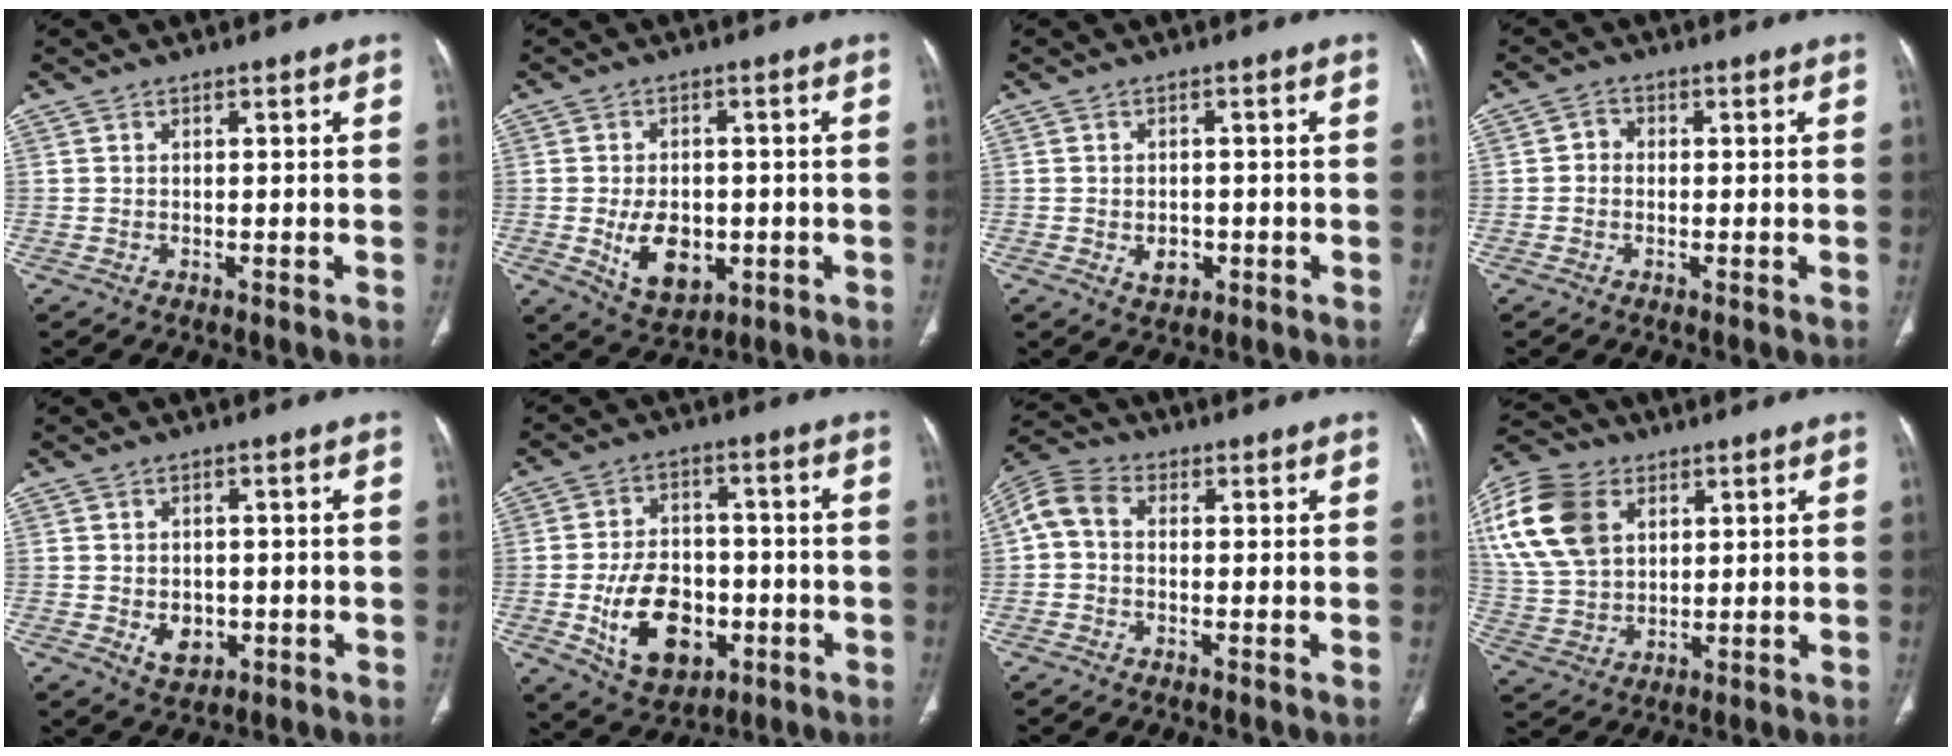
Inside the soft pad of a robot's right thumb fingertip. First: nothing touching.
{"total": 9.4, "force": [-1.9, 6.3, 6.8], "torque": [-0.088, -0.002, -0.015]}
{"total": 3.4, "force": [-1.0, 2.5, 2.1], "torque": [-0.021, 0.005, -0.008]}
{"total": 2.1, "force": [-0.4, 1.8, 0.9], "torque": [-0.003, 0.006, -0.014]}
{"total": 4.7, "force": [-1.1, 3.5, 2.9], "torque": [-0.029, 0.003, -0.006]}
{"total": 14.3, "force": [-3.9, 9.7, 9.8], "torque": [-0.135, 0.017, -0.053]}
{"total": 6.3, "force": [0.2, 4.4, 4.5], "torque": [-0.088, 0.018, -0.011]}
{"total": 17.7, "force": [6.1, 12.3, 11.1], "torque": [-0.226, -0.002, 0.120]}